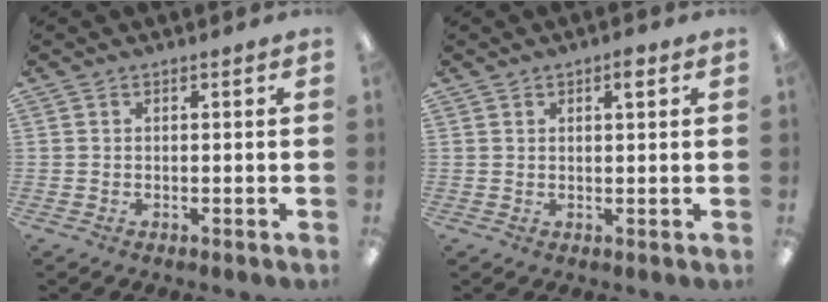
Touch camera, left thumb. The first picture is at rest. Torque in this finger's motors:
{"motor_torque": [-0.37, -0.14, -0.19, 0.00, -0.01]}